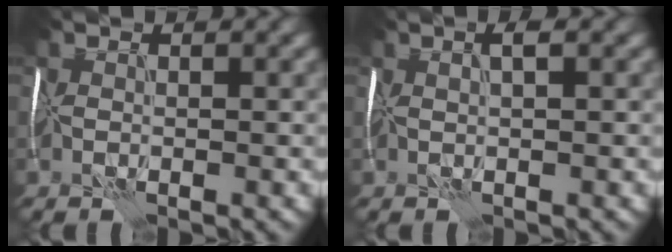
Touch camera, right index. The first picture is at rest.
{"total": 1.3, "force": [0.6, -0.1, 1.2], "torque": [-0.023, 0.004, 0.010]}